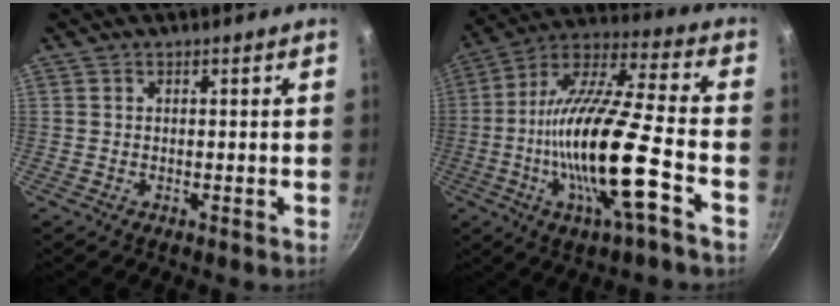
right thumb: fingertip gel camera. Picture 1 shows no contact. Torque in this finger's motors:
{"motor_torque": [2.67, 2.34, 2.32, -0.46, 0.40]}